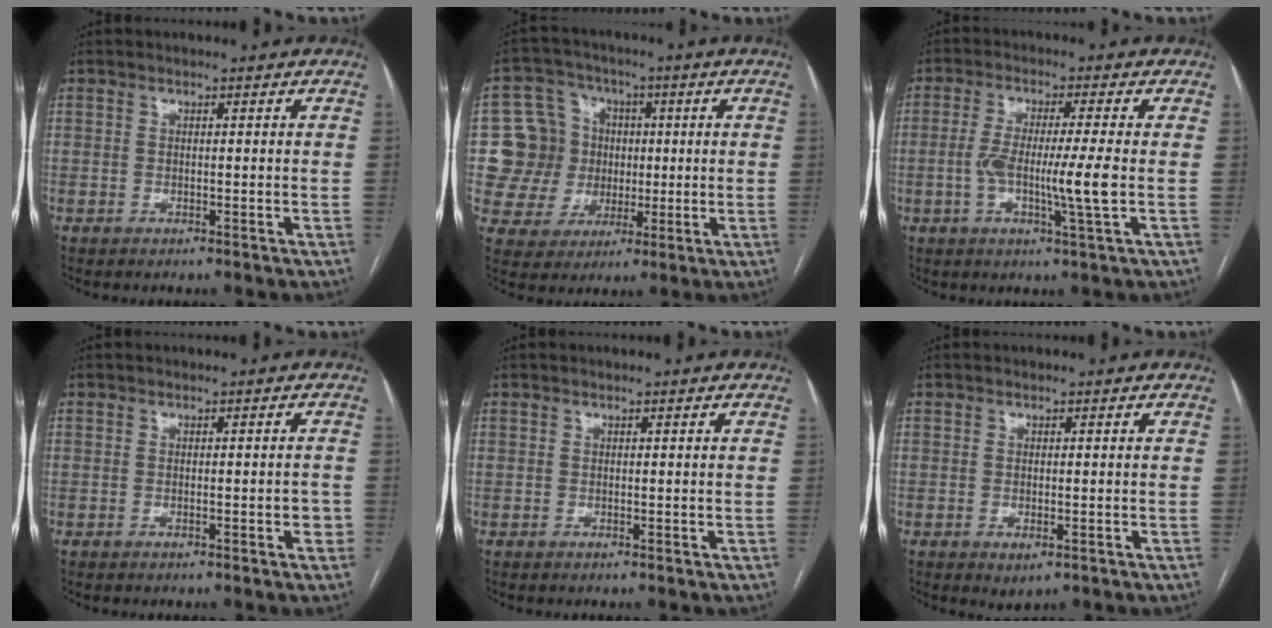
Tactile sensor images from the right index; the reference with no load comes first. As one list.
[{"total": 11.3, "force": [0.8, 11.1, 2.3], "torque": [-0.054, 0.042, 0.027]}, {"total": 7.8, "force": [-1.0, -0.4, 7.7], "torque": [-0.145, -0.007, -0.018]}, {"total": 1.5, "force": [-0.6, 0.6, 1.3], "torque": [-0.009, 0.004, -0.004]}, {"total": 0.0}, {"total": 2.2, "force": [-0.9, 0.9, 1.7], "torque": [-0.026, -0.004, -0.006]}]